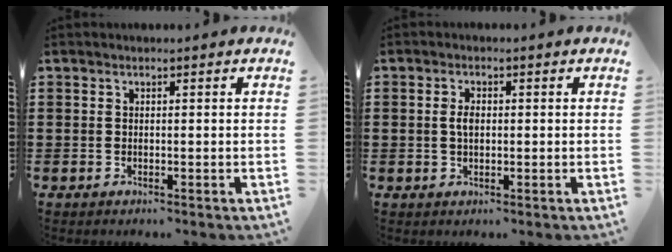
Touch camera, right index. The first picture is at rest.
{"total": 2.4, "force": [0.2, 1.2, 2.1], "torque": [-0.043, 0.006, 0.001]}